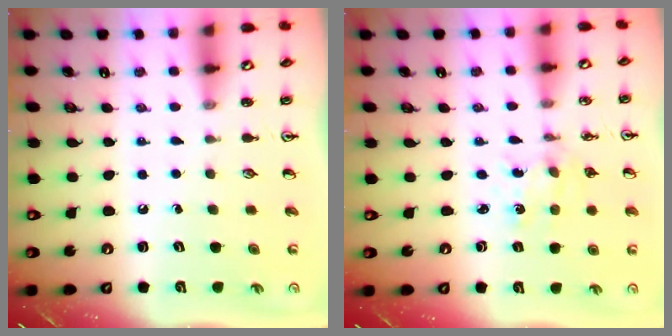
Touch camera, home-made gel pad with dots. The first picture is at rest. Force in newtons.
{"total": 1.0, "press": 0.9, "slide": 0.1}